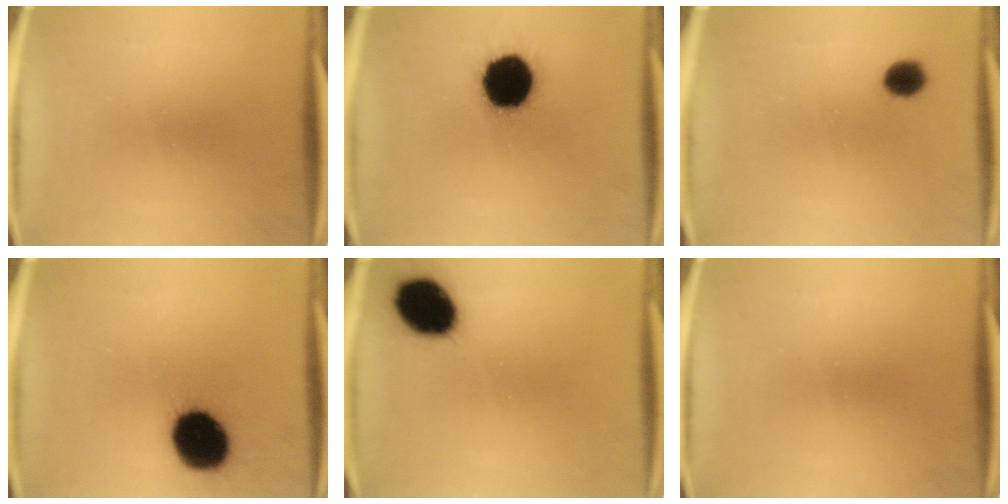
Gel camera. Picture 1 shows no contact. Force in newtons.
{"total": 19.1}
{"total": 4.5}
{"total": 18.6}
{"total": 14.5}
{"total": 0.0}